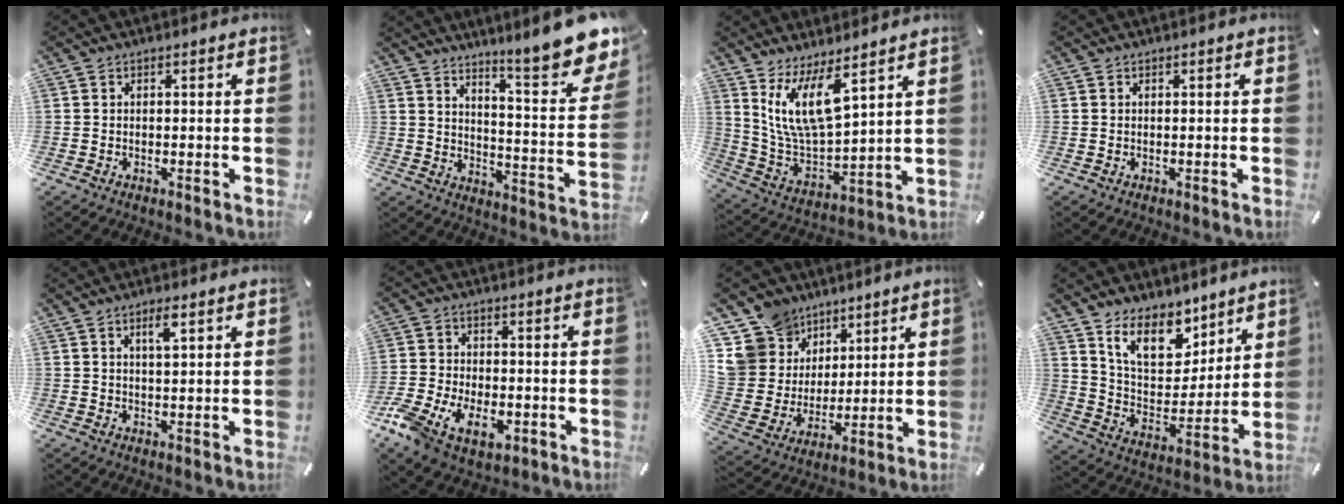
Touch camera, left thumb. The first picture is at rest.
{"total": 14.7, "force": [11.4, 3.0, 8.8], "torque": [-0.123, -0.108, 0.186]}
{"total": 14.2, "force": [8.6, 5.3, 9.9], "torque": [-0.230, -0.040, 0.153]}
{"total": 0.0}
{"total": 3.2, "force": [1.6, 0.5, 2.8], "torque": [-0.051, -0.001, 0.024]}
{"total": 10.6, "force": [-4.8, 6.8, 6.5], "torque": [-0.134, 0.014, -0.088]}
{"total": 12.8, "force": [6.9, 10.8, 1.4], "torque": [-0.034, -0.047, 0.141]}
{"total": 14.5, "force": [10.4, 8.1, 5.9], "torque": [-0.111, -0.068, 0.198]}